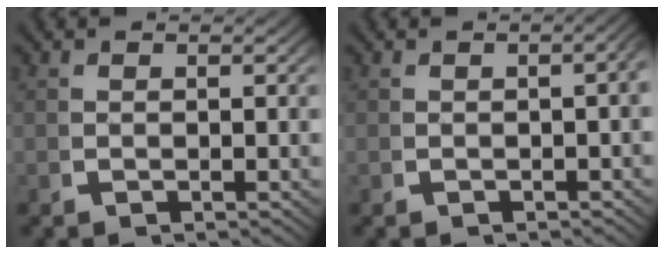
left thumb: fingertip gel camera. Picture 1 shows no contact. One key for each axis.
{"total": 2.2, "fx": -0.4, "fy": 1.0, "fz": 2.0, "tx": -0.021, "ty": 0.008, "tz": -0.007}